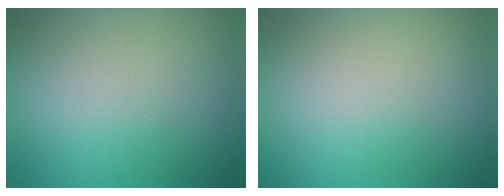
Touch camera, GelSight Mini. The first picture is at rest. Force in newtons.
{"total": 0.0}